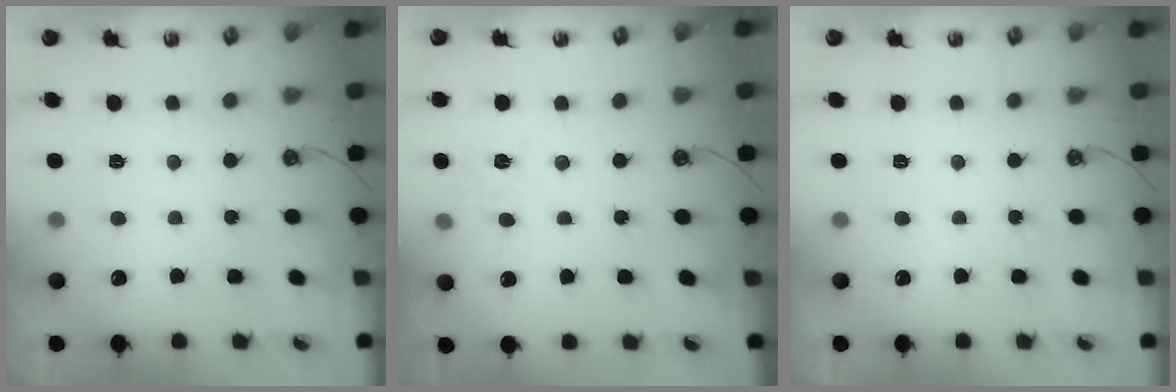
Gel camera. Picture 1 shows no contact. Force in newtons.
{"total": 7.3, "press": 7.3, "slide": 0.7}
{"total": 0.0}